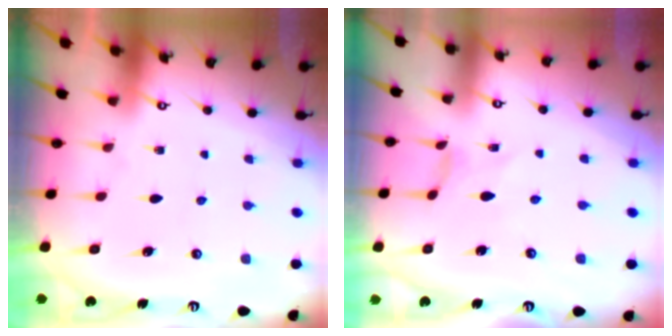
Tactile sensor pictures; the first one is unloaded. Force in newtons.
{"total": 0.0}